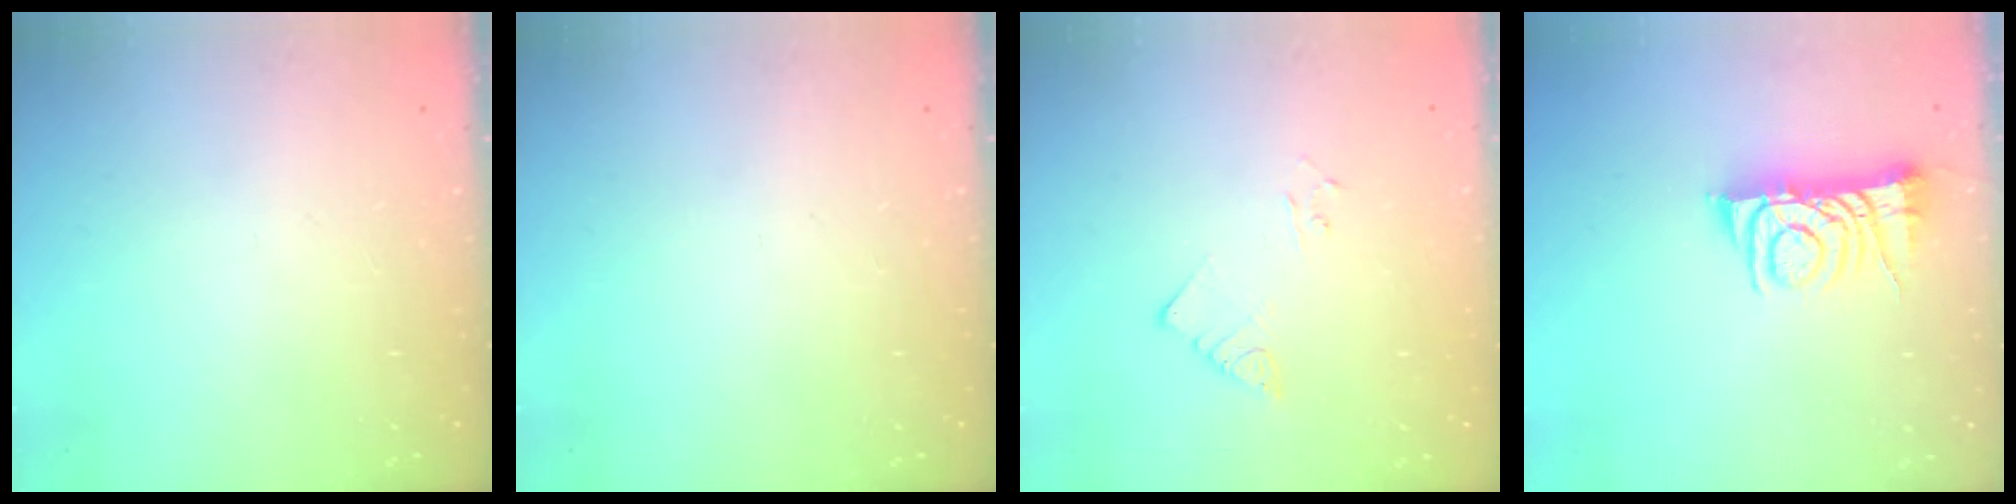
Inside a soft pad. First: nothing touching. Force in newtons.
{"total": 0.0}
{"total": 2.2, "press": 2.2, "slide": 0.2}
{"total": 7.0, "press": 7.0, "slide": 0.9}